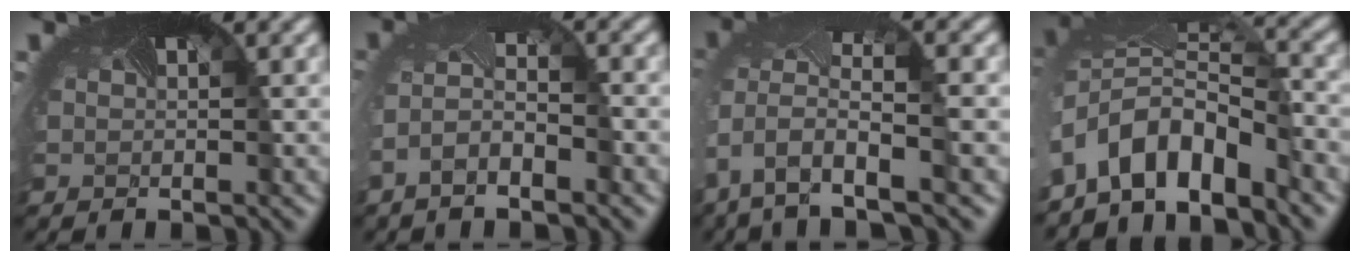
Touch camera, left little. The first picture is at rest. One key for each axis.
{"total": 3.6, "fx": -2.3, "fy": 1.1, "fz": 2.5, "tx": -0.058, "ty": -0.008, "tz": -0.046}
{"total": 9.0, "fx": -3.1, "fy": 4.2, "fz": 7.4, "tx": -0.187, "ty": -0.024, "tz": -0.043}
{"total": 8.8, "fx": -4.8, "fy": 4.4, "fz": 6.0, "tx": -0.111, "ty": -0.008, "tz": -0.093}